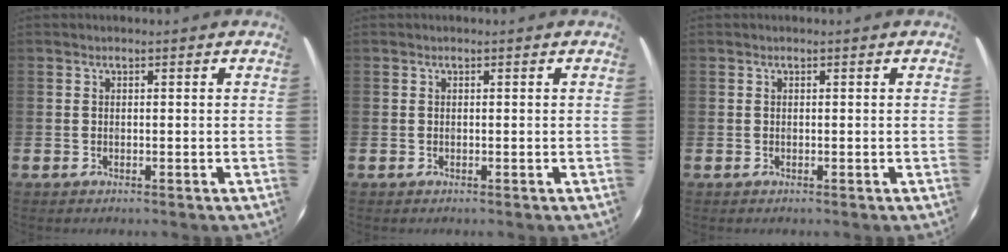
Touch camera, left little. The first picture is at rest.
{"total": 0.0}
{"total": 0.0}